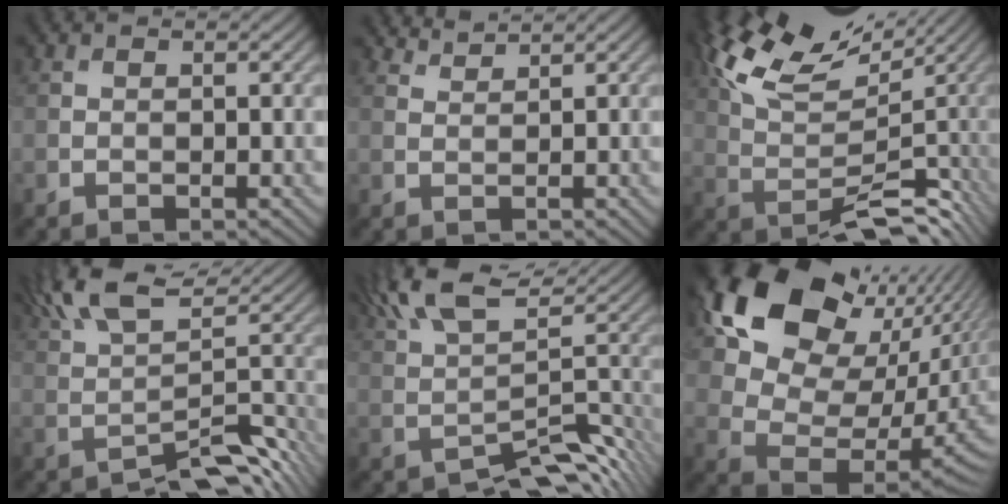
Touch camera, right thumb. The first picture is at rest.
{"total": 2.2, "force": [2.1, -0.4, -0.5], "torque": [0.000, 0.002, 0.043]}
{"total": 10.6, "force": [4.9, 4.1, 8.4], "torque": [-0.162, 0.001, 0.100]}
{"total": 7.3, "force": [1.0, 2.2, 6.9], "torque": [-0.111, 0.015, 0.027]}
{"total": 7.1, "force": [1.7, 2.2, 6.5], "torque": [-0.112, 0.010, 0.038]}
{"total": 16.0, "force": [8.1, 10.4, 9.1], "torque": [-0.183, 0.018, 0.159]}